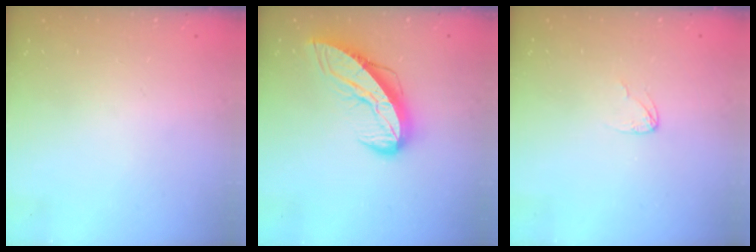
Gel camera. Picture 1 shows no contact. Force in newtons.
{"total": 11.6, "press": 11.6, "slide": 1.0}
{"total": 2.3, "press": 2.3, "slide": 0.1}